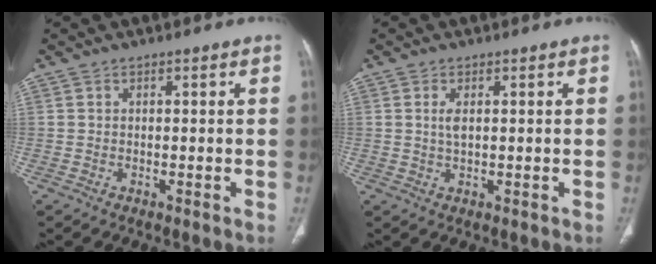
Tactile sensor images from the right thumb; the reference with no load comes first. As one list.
[{"total": 2.1, "force": [0.5, 0.8, 1.9], "torque": [-0.043, -0.003, 0.011]}]